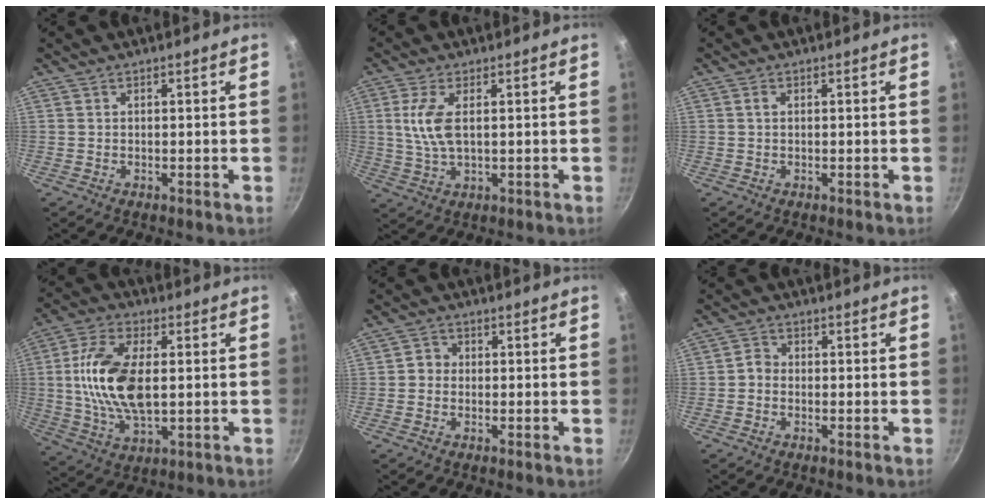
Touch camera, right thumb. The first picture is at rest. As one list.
[{"total": 7.0, "force": [1.2, 3.1, 6.2], "torque": [-0.132, 0.000, 0.024]}, {"total": 0.9, "force": [0.2, 0.6, 0.7], "torque": [-0.012, 0.004, 0.002]}, {"total": 15.5, "force": [1.1, 8.1, 13.2], "torque": [-0.252, 0.009, 0.018]}, {"total": 2.3, "force": [-0.4, 2.2, 0.9], "torque": [-0.002, 0.008, -0.015]}, {"total": 2.0, "force": [-0.9, 1.6, 0.9], "torque": [-0.014, 0.015, -0.023]}]